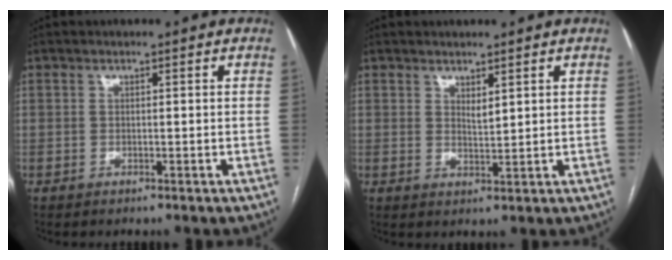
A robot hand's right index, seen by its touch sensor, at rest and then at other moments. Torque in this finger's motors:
{"motor_torque": [-0.07, 0.02, 0.04, 0.00]}